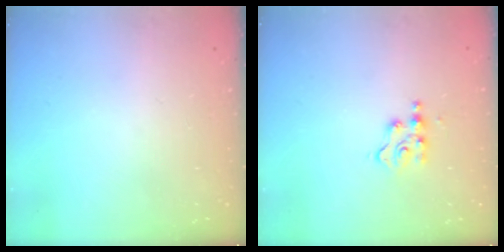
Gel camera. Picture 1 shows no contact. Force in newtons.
{"total": 2.3, "press": 2.2, "slide": 0.3}